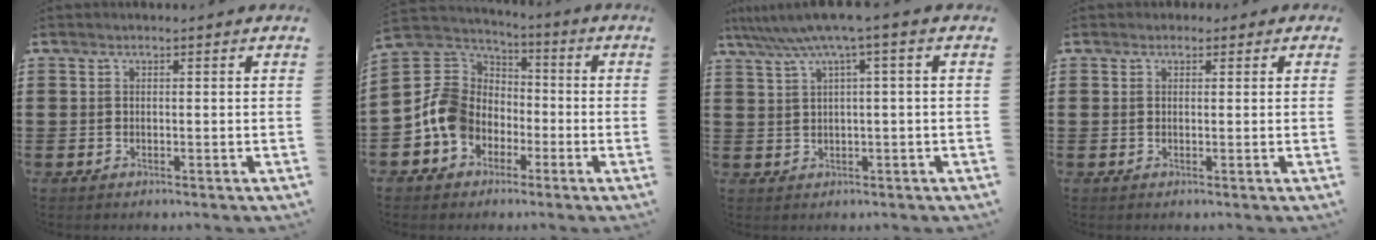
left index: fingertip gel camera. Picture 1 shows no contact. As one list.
[{"total": 10.6, "force": [-3.2, 9.0, 4.4], "torque": [-0.139, 0.015, -0.065]}, {"total": 5.0, "force": [1.8, -0.7, 4.6], "torque": [-0.091, -0.015, 0.028]}, {"total": 1.1, "force": [0.6, 0.9, 0.3], "torque": [-0.001, 0.004, 0.008]}]